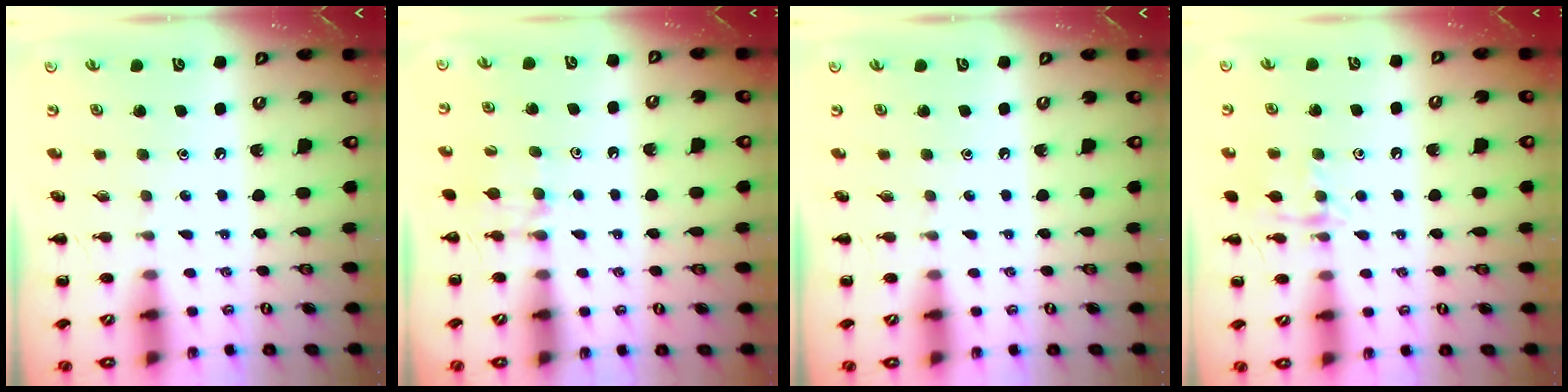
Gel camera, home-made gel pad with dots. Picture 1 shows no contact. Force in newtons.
{"total": 7.2, "press": 6.9, "slide": 1.9}
{"total": 0.0}
{"total": 10.3, "press": 10.3, "slide": 0.9}